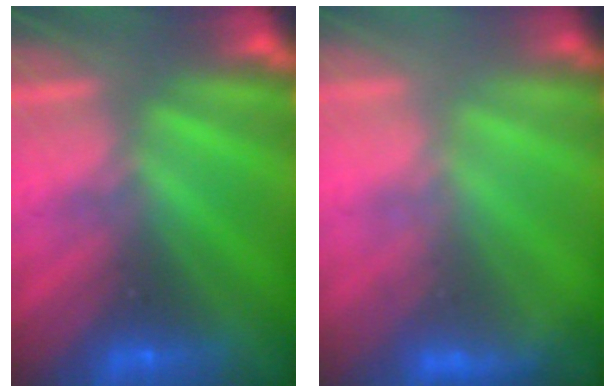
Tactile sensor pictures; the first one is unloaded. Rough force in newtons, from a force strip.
{"total": 2.7}